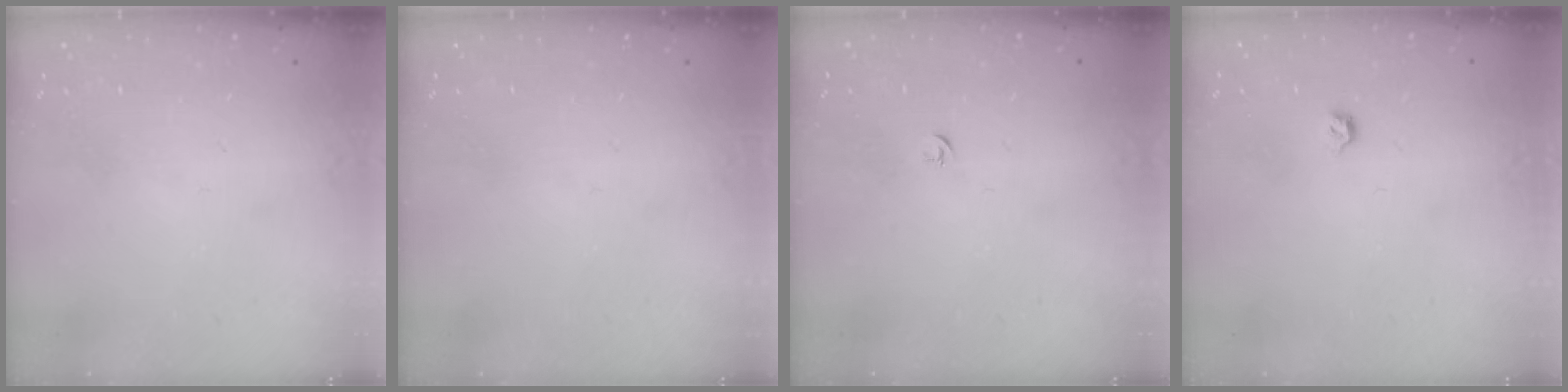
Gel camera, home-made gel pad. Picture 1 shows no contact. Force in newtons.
{"total": 0.0}
{"total": 2.7, "press": 2.6, "slide": 0.6}
{"total": 2.8, "press": 2.7, "slide": 0.8}